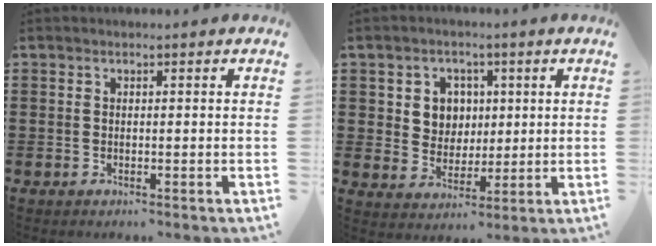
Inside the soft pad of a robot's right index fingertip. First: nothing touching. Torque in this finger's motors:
{"motor_torque": [0.43, 0.41, 0.20, 0.07]}